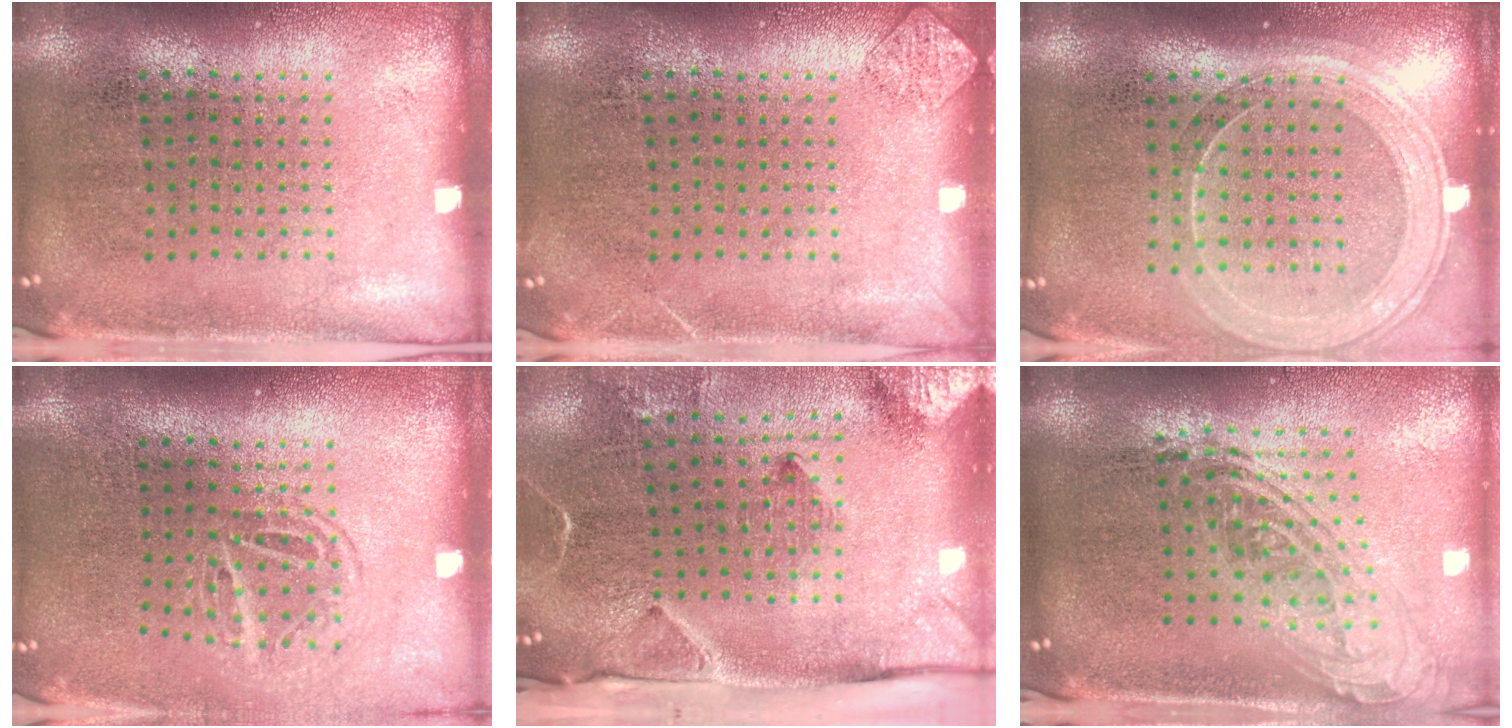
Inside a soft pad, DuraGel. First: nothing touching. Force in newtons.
{"total": 1.1, "press": 1.1, "slide": 0.1}
{"total": 1.7, "press": 1.5, "slide": 0.6}
{"total": 1.5, "press": 1.0, "slide": 1.1}
{"total": 3.4, "press": 2.3, "slide": 2.4}
{"total": 2.1, "press": 1.5, "slide": 1.4}